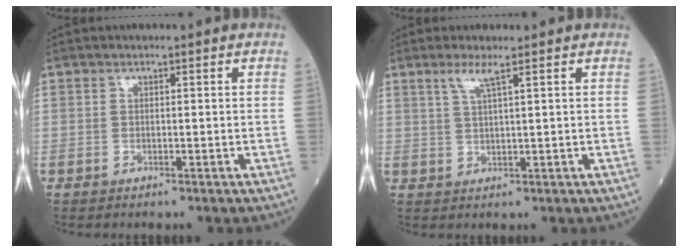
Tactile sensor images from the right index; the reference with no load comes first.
{"total": 2.8, "force": [1.7, -0.3, 2.2], "torque": [-0.052, 0.000, 0.037]}